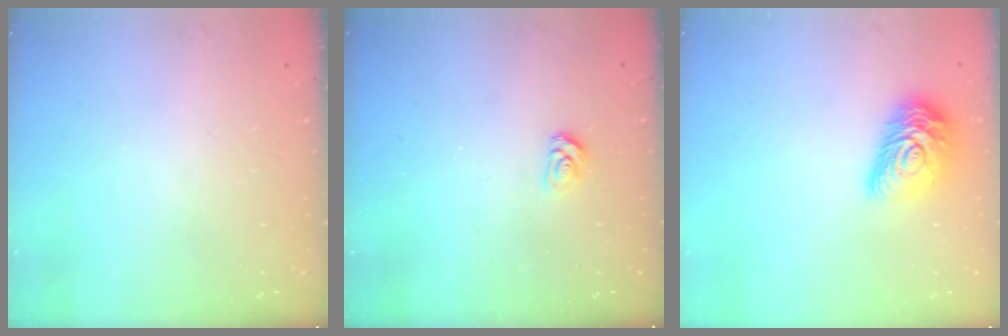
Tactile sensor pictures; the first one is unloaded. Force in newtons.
{"total": 3.1, "press": 3.1, "slide": 0.3}
{"total": 13.3, "press": 13.3, "slide": 0.6}